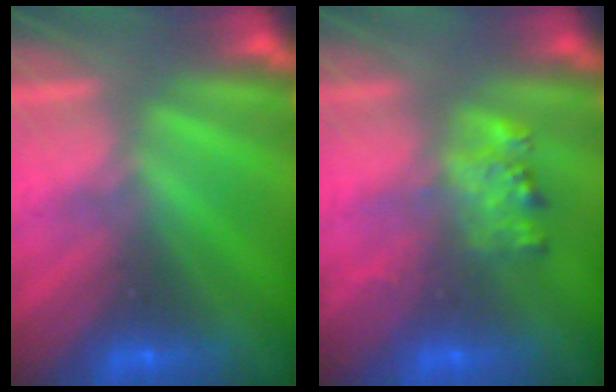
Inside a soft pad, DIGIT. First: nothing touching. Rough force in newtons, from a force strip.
{"total": 2.2}